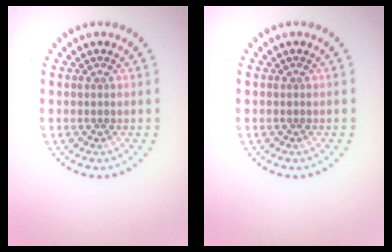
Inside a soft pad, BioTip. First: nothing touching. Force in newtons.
{"total": 0.0}